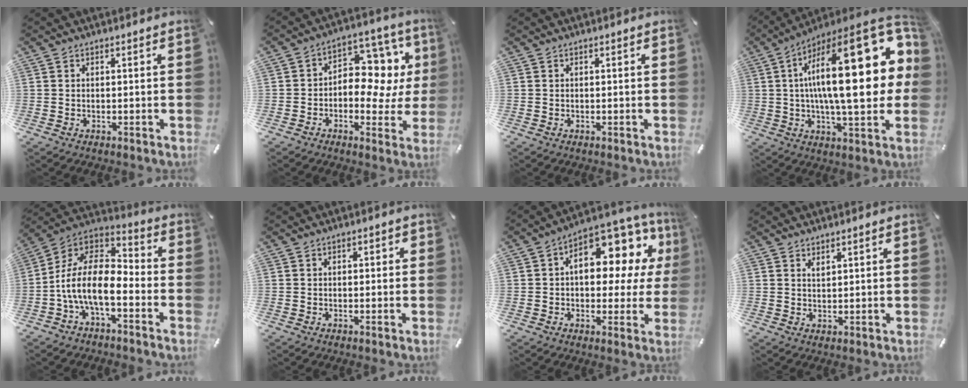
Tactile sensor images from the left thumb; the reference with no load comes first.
{"total": 11.2, "force": [1.3, 7.9, 7.9], "torque": [-0.100, -0.022, 0.019]}
{"total": 0.0}
{"total": 32.8, "force": [6.2, 11.8, 30.0], "torque": [-0.499, -0.045, 0.100]}
{"total": 14.0, "force": [-5.7, 6.6, 10.9], "torque": [-0.234, 0.005, -0.105]}
{"total": 1.1, "force": [-0.3, 0.7, 0.8], "torque": [-0.014, 0.005, -0.007]}
{"total": 14.6, "force": [4.7, 8.4, 11.0], "torque": [-0.139, -0.042, 0.075]}
{"total": 1.6, "force": [1.3, 0.6, 0.6], "torque": [-0.004, -0.005, 0.022]}